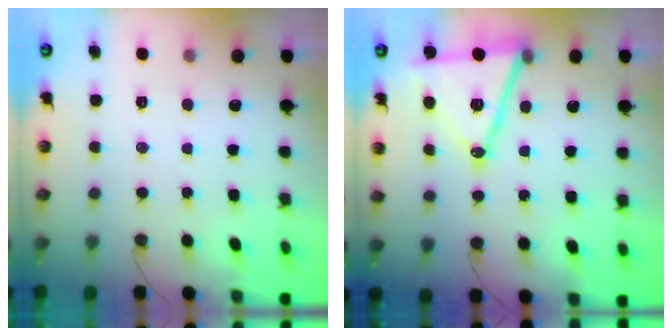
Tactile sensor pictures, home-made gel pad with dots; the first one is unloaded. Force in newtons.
{"total": 15.6, "press": 15.2, "slide": 3.8}